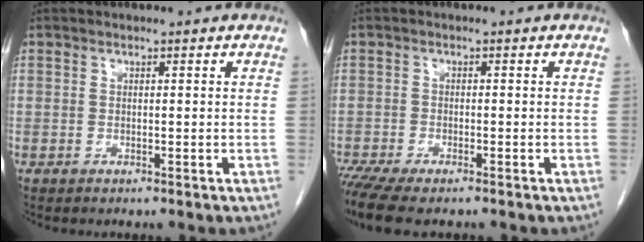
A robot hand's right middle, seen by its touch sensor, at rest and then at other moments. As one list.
[{"total": 6.6, "force": [-5.3, 1.3, 3.9], "torque": [-0.065, -0.015, -0.088]}]